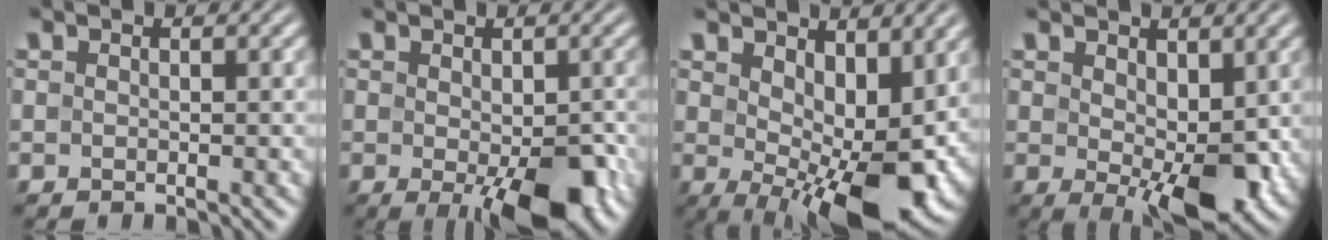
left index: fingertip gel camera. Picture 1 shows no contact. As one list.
[{"total": 7.2, "force": [-2.5, 2.9, 6.1], "torque": [-0.093, -0.016, -0.030]}, {"total": 12.2, "force": [0.7, 6.2, 10.5], "torque": [-0.152, -0.022, 0.026]}, {"total": 8.0, "force": [-0.1, 3.9, 6.9], "torque": [-0.111, -0.012, 0.005]}]